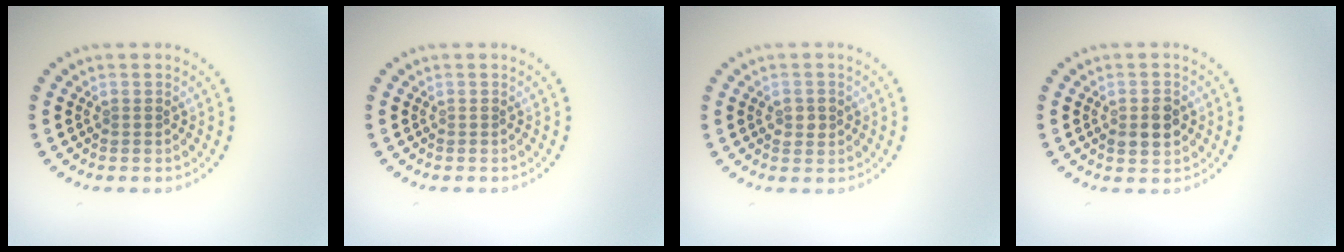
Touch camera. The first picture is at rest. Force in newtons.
{"total": 0.0}
{"total": 1.5, "press": 1.5, "slide": 0.1}
{"total": 2.9, "press": 2.9, "slide": 0.2}